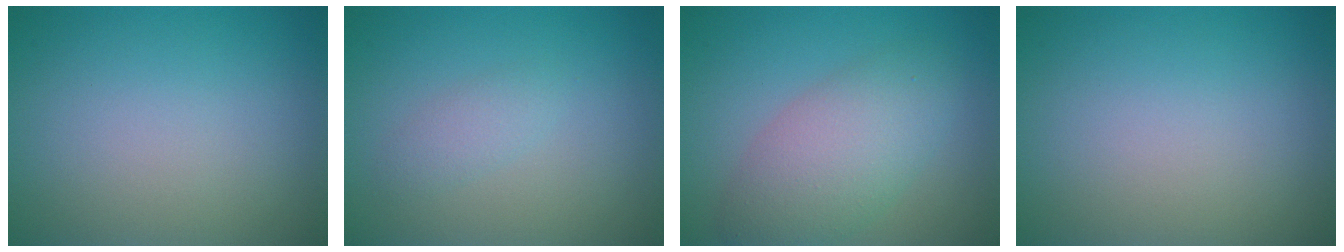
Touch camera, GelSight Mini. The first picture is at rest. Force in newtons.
{"total": 1.3, "press": 1.3, "slide": 0.1}
{"total": 5.5, "press": 5.5, "slide": 0.3}
{"total": 0.0}